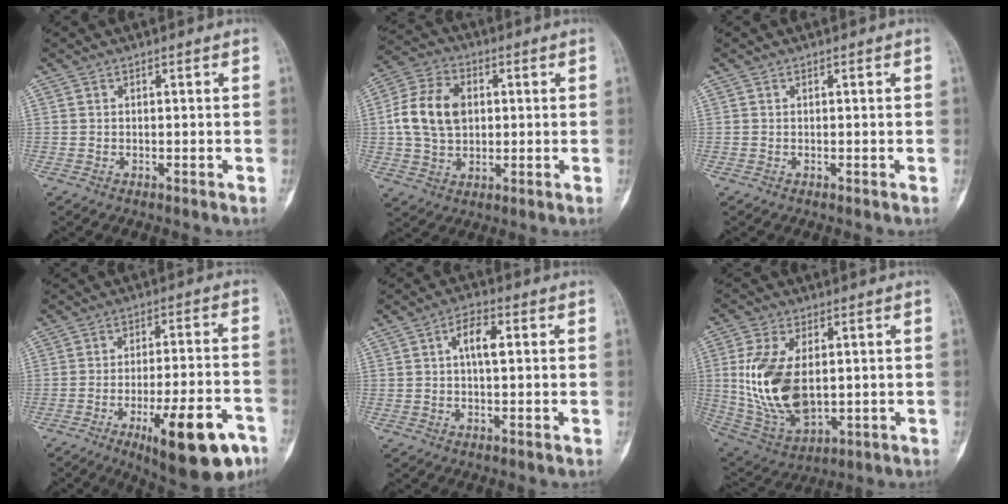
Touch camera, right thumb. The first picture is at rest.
{"total": 12.3, "force": [1.2, 8.8, 8.5], "torque": [-0.148, 0.013, 0.021]}
{"total": 0.0}
{"total": 17.5, "force": [-8.7, 5.2, 14.2], "torque": [-0.173, 0.037, -0.118]}
{"total": 5.5, "force": [1.0, 2.2, 4.9], "torque": [-0.080, 0.005, 0.011]}
{"total": 16.5, "force": [1.3, 9.5, 13.4], "torque": [-0.261, -0.013, 0.042]}